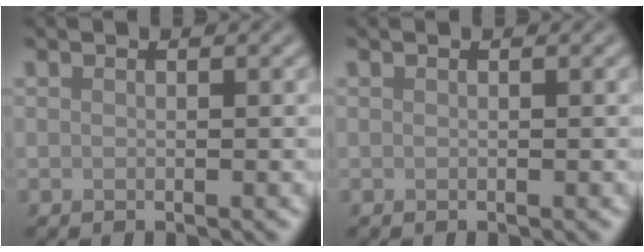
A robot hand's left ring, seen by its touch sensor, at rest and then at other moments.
{"total": 0.0}